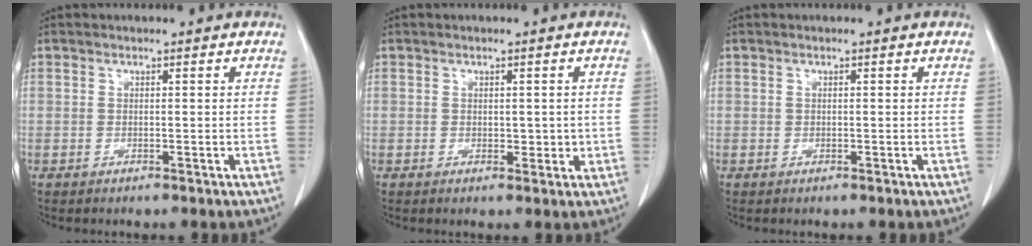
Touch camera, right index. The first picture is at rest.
{"total": 2.2, "force": [0.0, 1.4, 1.6], "torque": [-0.018, 0.000, 0.006]}
{"total": 0.0}